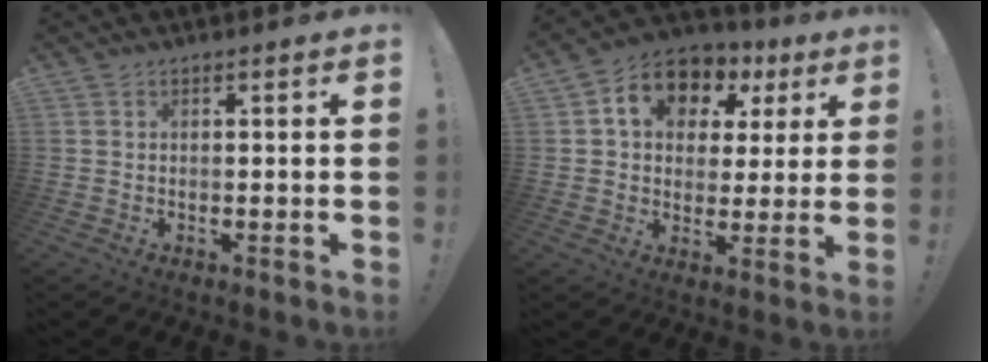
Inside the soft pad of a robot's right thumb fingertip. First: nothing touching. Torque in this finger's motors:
{"motor_torque": [0.43, 1.49, 0.85, 0.08, 0.05]}